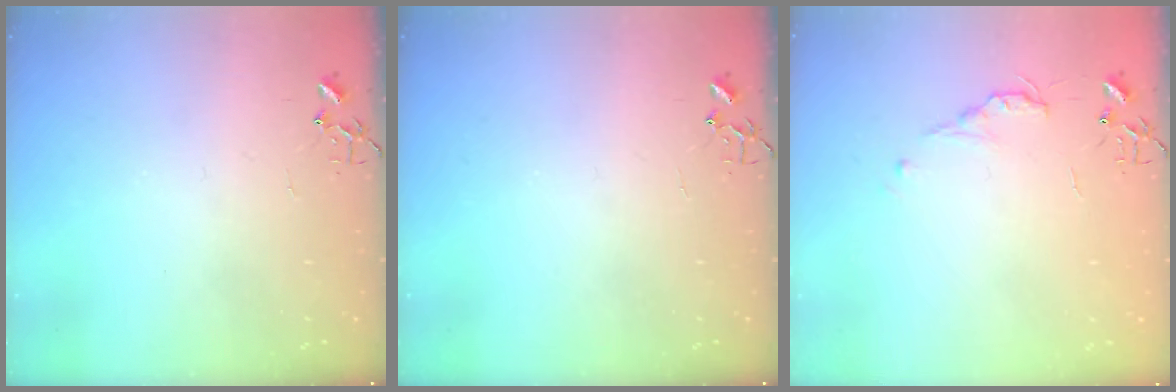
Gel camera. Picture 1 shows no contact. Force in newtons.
{"total": 0.0}
{"total": 3.7, "press": 3.7, "slide": 0.5}